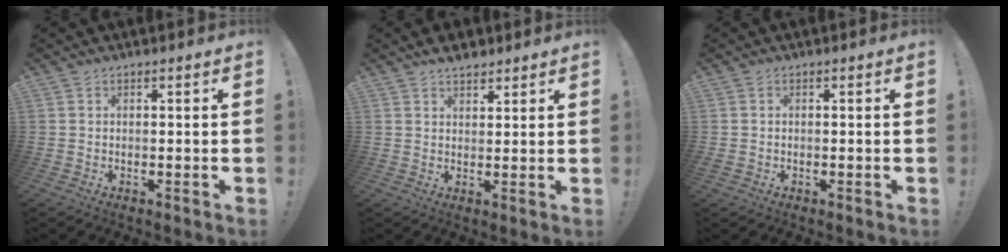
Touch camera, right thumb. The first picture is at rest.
{"total": 4.1, "force": [3.6, 1.7, 1.2], "torque": [-0.015, -0.020, 0.064]}
{"total": 0.6, "force": [-0.3, 0.6, 0.1], "torque": [-0.001, 0.001, -0.005]}